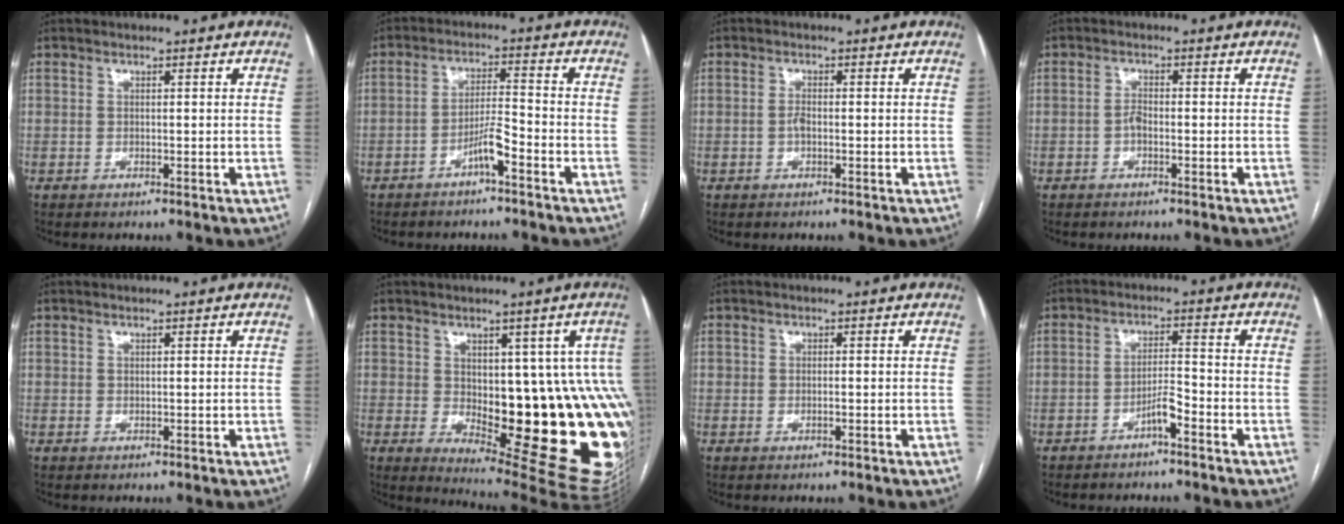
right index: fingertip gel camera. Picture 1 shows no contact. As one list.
[{"total": 4.5, "force": [-2.9, 0.2, 3.5], "torque": [-0.064, 0.009, -0.053]}, {"total": 1.3, "force": [-0.5, 0.5, 1.1], "torque": [-0.022, 0.003, -0.010]}, {"total": 1.5, "force": [-0.7, 0.6, 1.2], "torque": [-0.020, 0.004, -0.015]}, {"total": 0.0}, {"total": 19.9, "force": [-1.4, 6.8, 18.6], "torque": [-0.135, 0.010, 0.005]}, {"total": 0.8, "force": [-0.2, 0.4, 0.7], "torque": [-0.012, 0.000, -0.004]}, {"total": 3.4, "force": [-2.4, 0.3, 2.5], "torque": [-0.041, 0.005, -0.043]}]